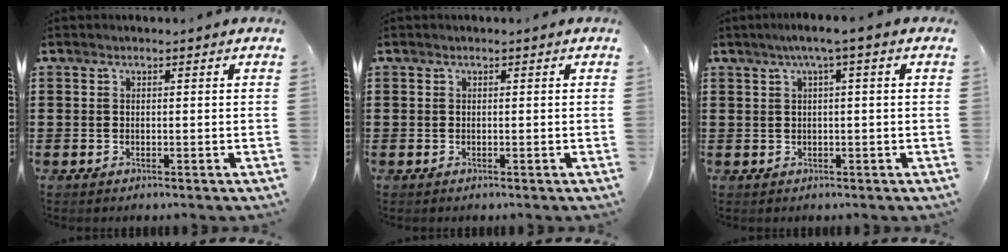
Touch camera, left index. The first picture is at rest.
{"total": 0.0}
{"total": 2.4, "force": [0.3, -0.2, 2.4], "torque": [-0.043, -0.001, 0.004]}